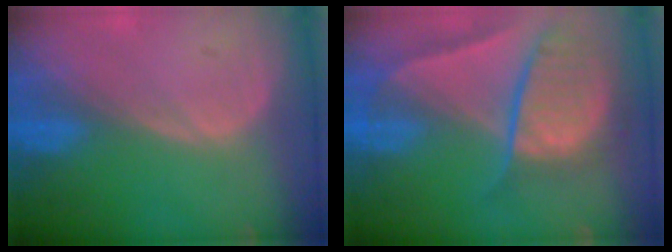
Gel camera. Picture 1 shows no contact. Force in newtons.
{"total": 10.4, "press": 8.8, "slide": 5.5}